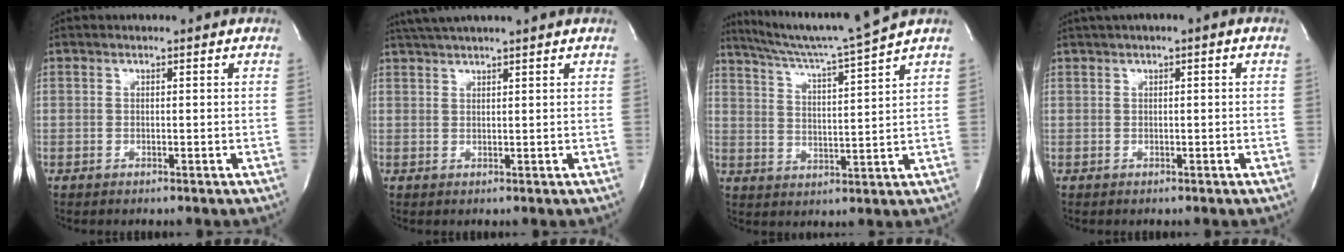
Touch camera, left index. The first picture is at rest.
{"total": 5.9, "force": [5.2, -0.8, 2.8], "torque": [-0.047, 0.032, 0.084]}
{"total": 11.3, "force": [9.9, -2.9, 4.5], "torque": [-0.088, -0.029, 0.169]}
{"total": 1.8, "force": [0.7, 0.3, 1.7], "torque": [-0.030, 0.014, 0.011]}